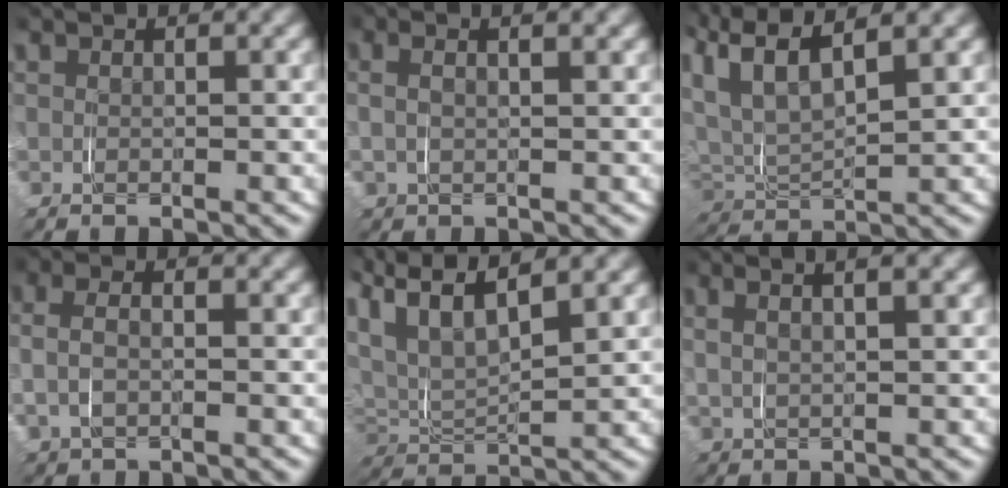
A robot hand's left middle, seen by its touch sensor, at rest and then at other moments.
{"total": 2.4, "force": [0.7, 0.7, 2.2], "torque": [-0.052, 0.007, 0.015]}
{"total": 7.2, "force": [2.2, 4.8, 4.9], "torque": [-0.144, -0.015, 0.041]}
{"total": 2.9, "force": [-0.3, 1.7, 2.4], "torque": [-0.065, 0.000, -0.003]}
{"total": 9.0, "force": [2.6, 6.8, 5.4], "torque": [-0.155, -0.012, 0.040]}
{"total": 4.1, "force": [2.1, 1.1, 3.3], "torque": [-0.054, 0.021, 0.031]}